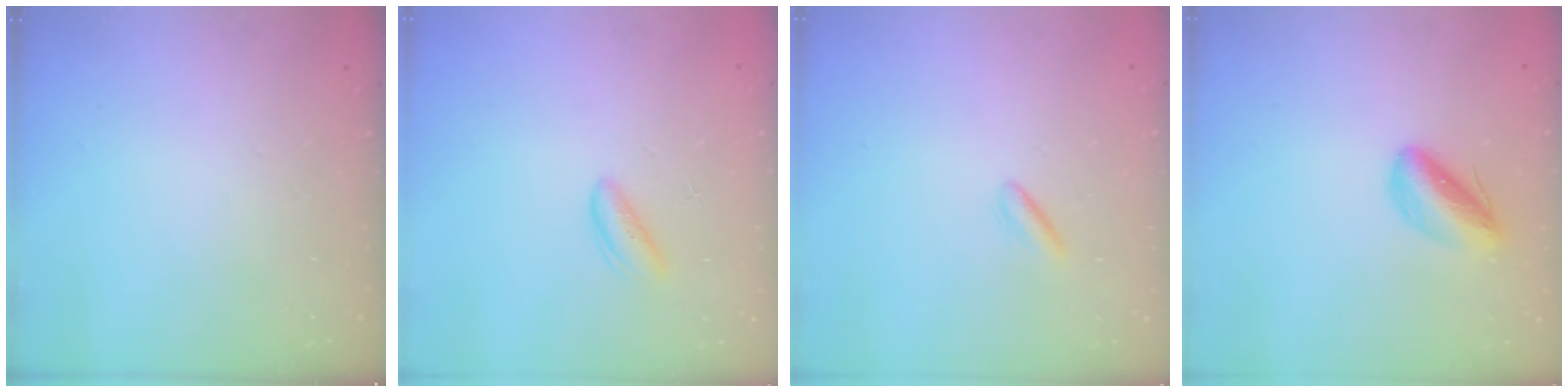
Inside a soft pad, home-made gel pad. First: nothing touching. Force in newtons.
{"total": 1.9, "press": 1.9, "slide": 0.4}
{"total": 1.9, "press": 1.7, "slide": 0.9}
{"total": 7.2, "press": 6.9, "slide": 2.1}